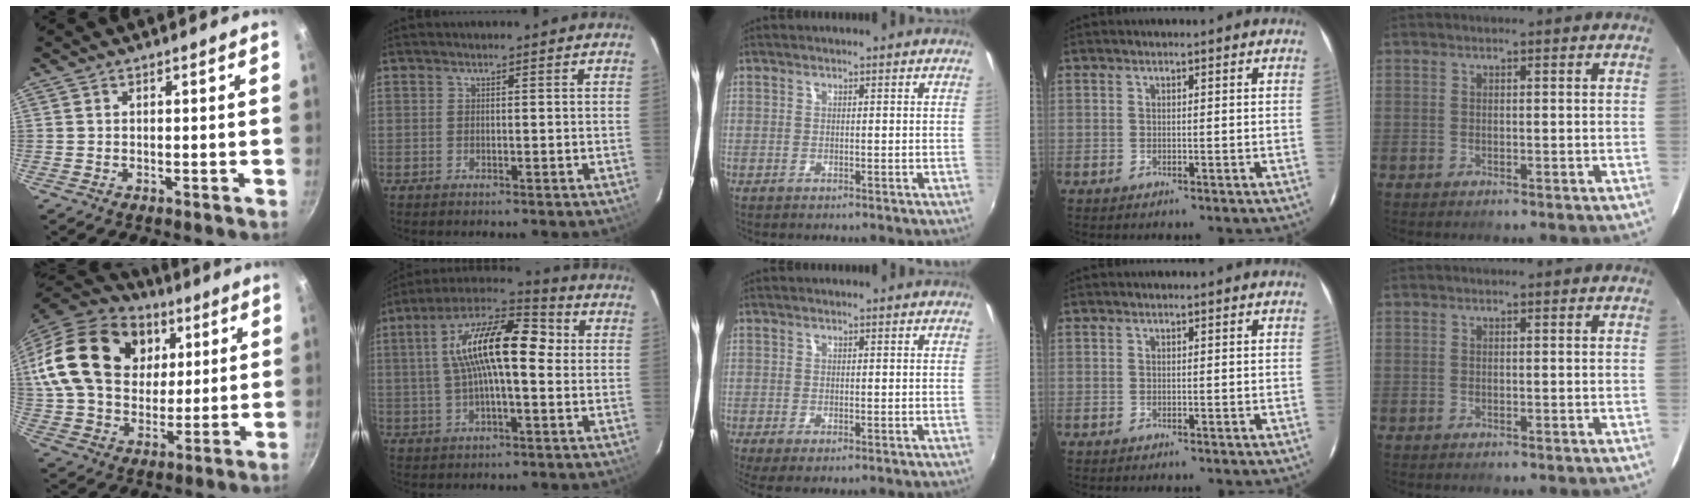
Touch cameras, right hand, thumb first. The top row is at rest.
{"thumb": {"total": 30.2, "force": [10.1, 21.9, 18.2], "torque": [-0.354, 0.007, 0.180]}, "index": {"total": 17.5, "force": [2.4, 6.4, 16.1], "torque": [-0.282, 0.027, 0.024]}, "middle": {"total": 3.5, "force": [-1.6, 1.0, 2.9], "torque": [-0.053, -0.018, -0.021]}}